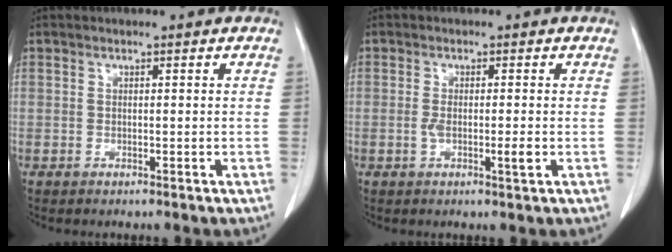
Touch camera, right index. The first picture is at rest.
{"total": 3.0, "force": [-0.7, 0.4, 2.9], "torque": [-0.055, -0.004, -0.011]}